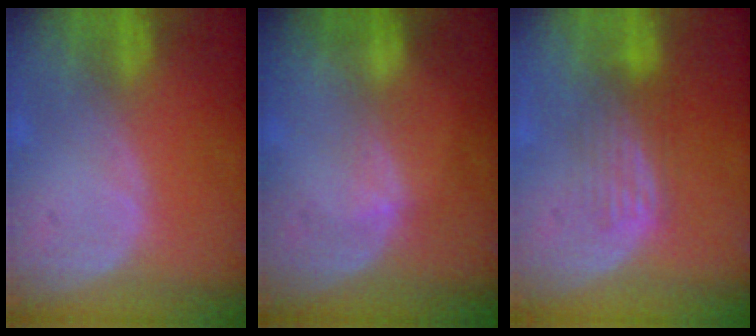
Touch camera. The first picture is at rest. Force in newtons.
{"total": 2.1, "press": 1.7, "slide": 1.2}
{"total": 4.1, "press": 4.1, "slide": 0.1}